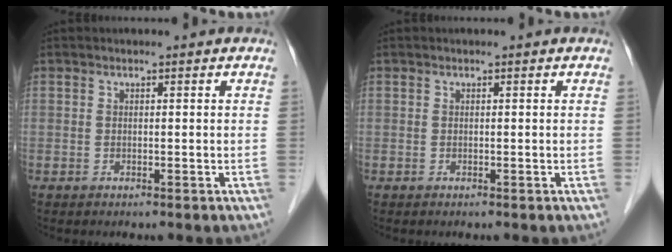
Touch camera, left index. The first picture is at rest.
{"total": 0.0}